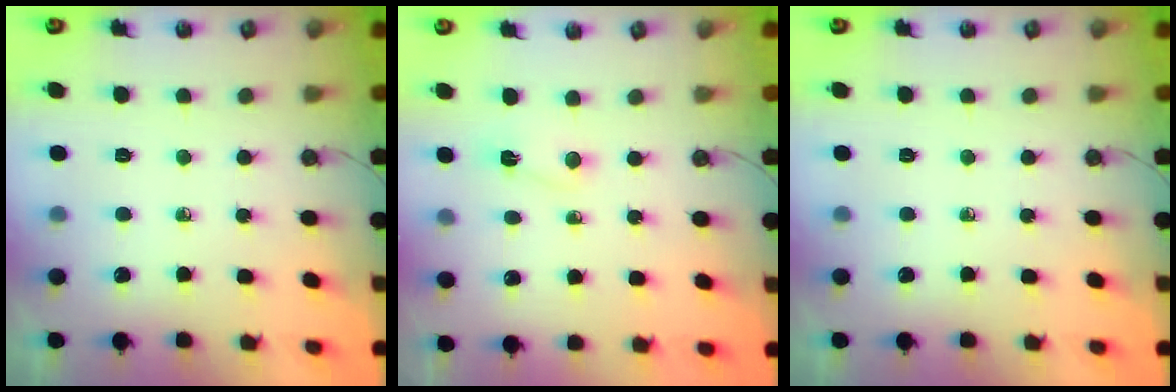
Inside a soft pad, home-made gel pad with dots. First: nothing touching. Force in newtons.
{"total": 2.8, "press": 2.7, "slide": 0.5}
{"total": 0.0}